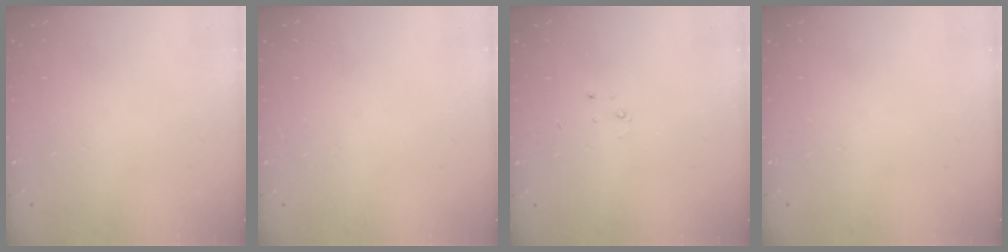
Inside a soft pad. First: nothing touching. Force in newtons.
{"total": 0.0}
{"total": 2.3, "press": 2.3, "slide": 0.3}
{"total": 0.0}